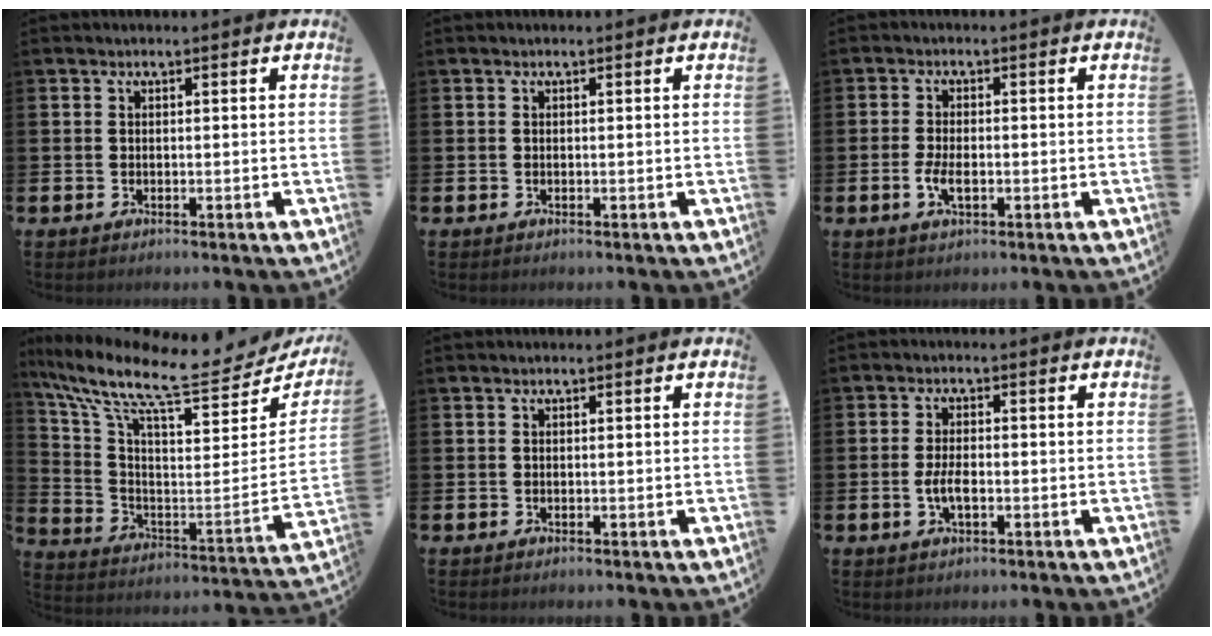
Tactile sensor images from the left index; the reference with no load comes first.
{"total": 0.0}
{"total": 2.8, "force": [-0.6, 1.3, 2.4], "torque": [-0.042, 0.001, -0.010]}
{"total": 10.5, "force": [8.0, 3.1, 6.1], "torque": [-0.125, -0.077, 0.121]}
{"total": 0.0}
{"total": 3.1, "force": [-0.6, 1.3, 2.7], "torque": [-0.047, 0.001, -0.011]}